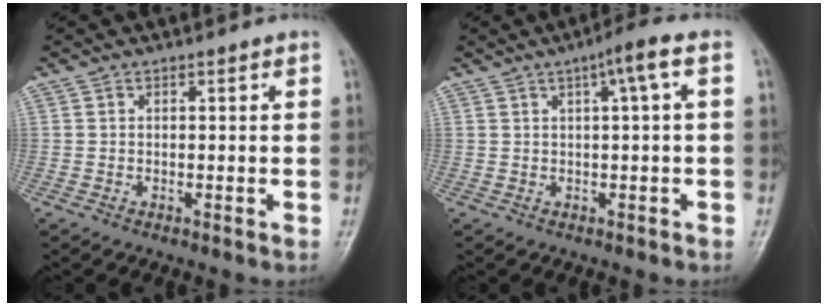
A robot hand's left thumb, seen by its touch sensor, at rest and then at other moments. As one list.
[{"total": 4.4, "force": [1.3, 0.1, 4.2], "torque": [-0.069, 0.013, 0.019]}]